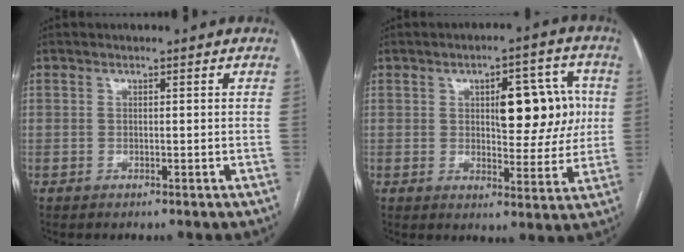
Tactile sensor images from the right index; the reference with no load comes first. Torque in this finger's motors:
{"motor_torque": [0.89, 0.16, 0.37, 0.08]}